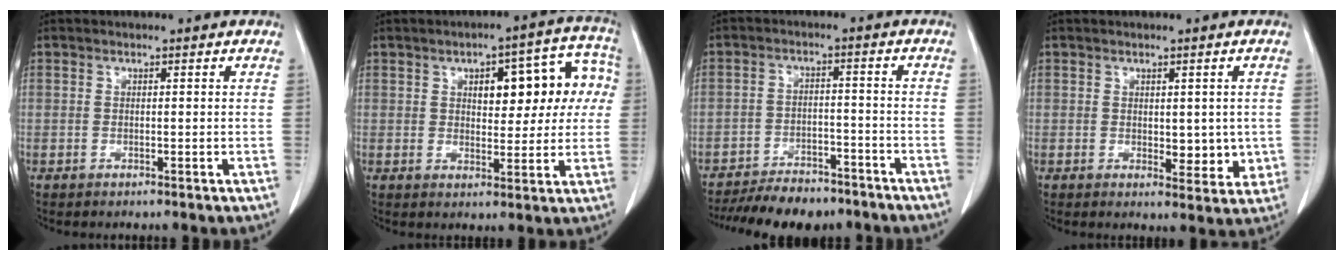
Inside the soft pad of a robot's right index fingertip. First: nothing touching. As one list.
[{"total": 11.7, "force": [2.6, 5.0, 10.3], "torque": [-0.119, 0.043, 0.037]}, {"total": 12.1, "force": [-10.5, 4.1, 4.4], "torque": [-0.059, 0.002, -0.152]}, {"total": 4.8, "force": [-0.1, 2.6, 4.0], "torque": [-0.039, -0.010, 0.006]}]